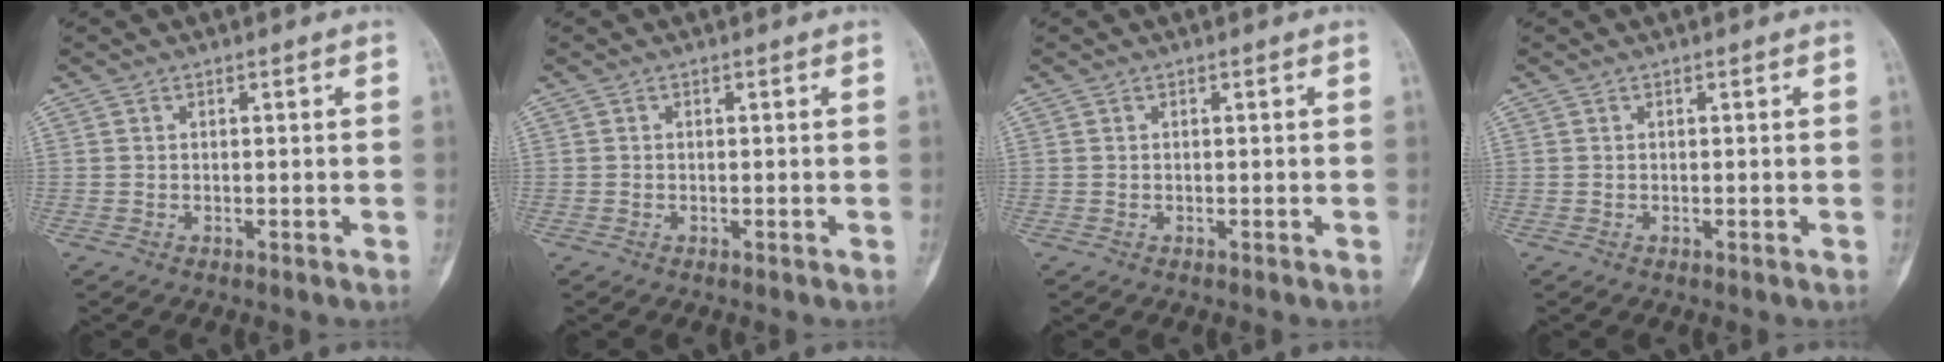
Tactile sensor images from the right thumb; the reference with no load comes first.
{"total": 0.0}
{"total": 0.0}
{"total": 0.0}